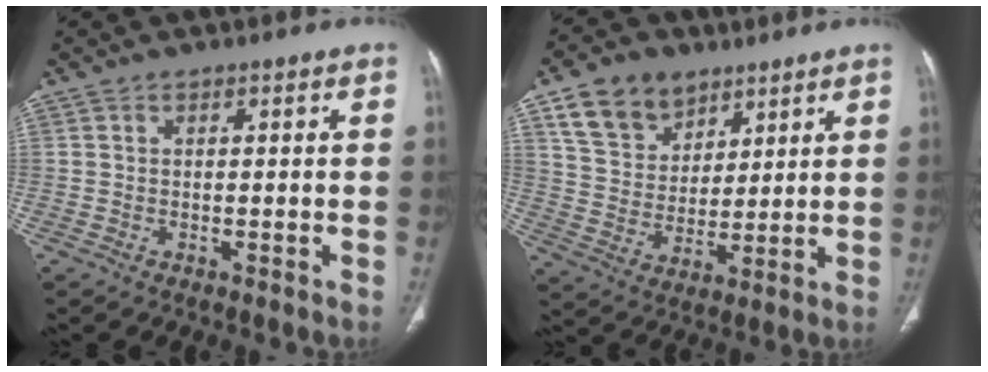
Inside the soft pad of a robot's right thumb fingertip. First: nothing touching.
{"total": 12.3, "force": [7.4, 8.5, 5.0], "torque": [-0.065, -0.026, 0.141]}